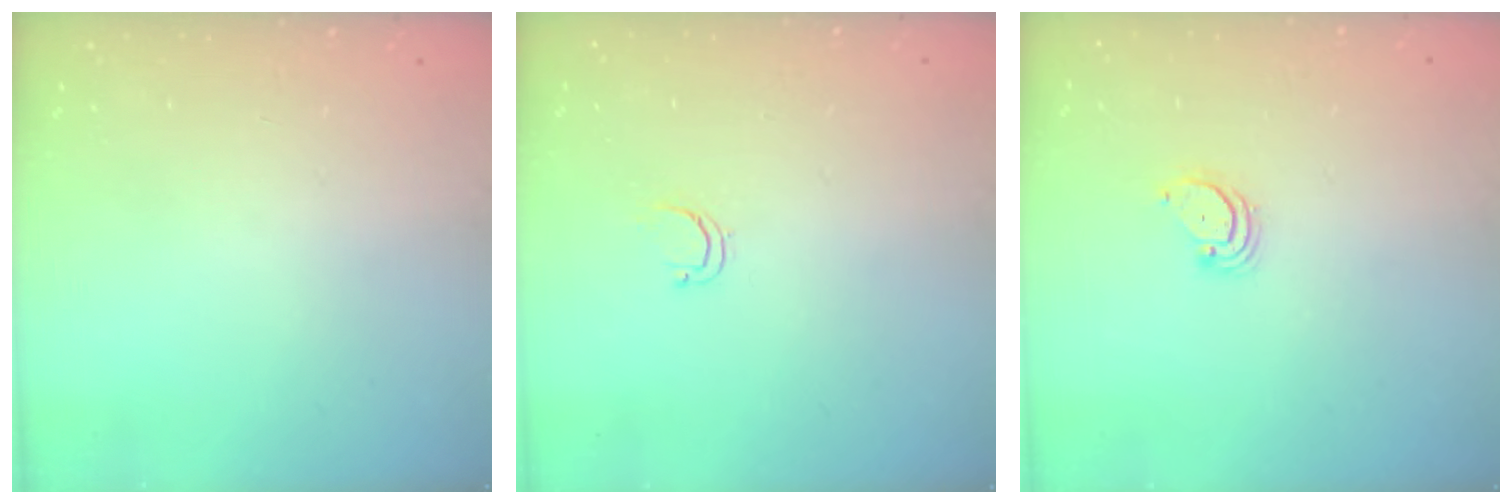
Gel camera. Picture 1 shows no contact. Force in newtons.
{"total": 3.5, "press": 3.4, "slide": 0.8}
{"total": 2.2, "press": 2.2, "slide": 0.3}